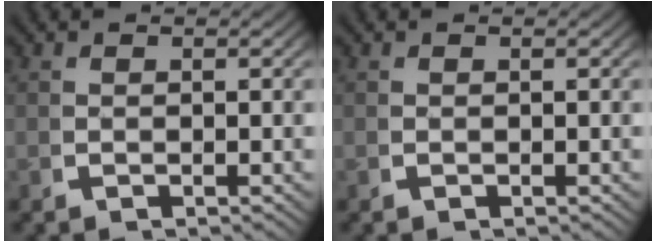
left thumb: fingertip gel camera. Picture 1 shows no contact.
{"total": 0.0}